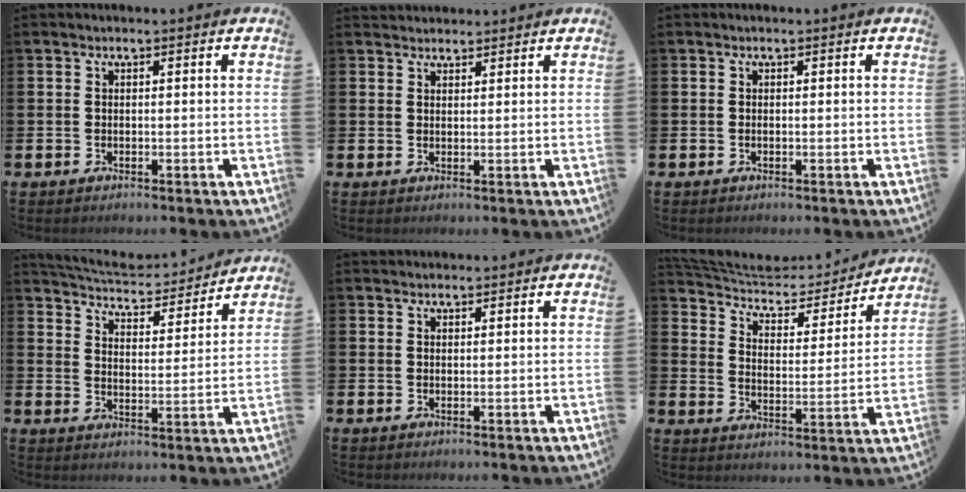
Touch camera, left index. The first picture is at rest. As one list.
[{"total": 2.0, "force": [1.9, 0.6, -0.1], "torque": [0.010, -0.006, 0.034]}, {"total": 0.0}, {"total": 6.2, "force": [6.1, 1.0, 0.8], "torque": [-0.041, -0.050, 0.103]}, {"total": 1.3, "force": [1.3, 0.4, 0.0], "torque": [0.010, -0.002, 0.021]}, {"total": 6.5, "force": [5.7, 2.5, 1.7], "torque": [-0.058, -0.046, 0.093]}]